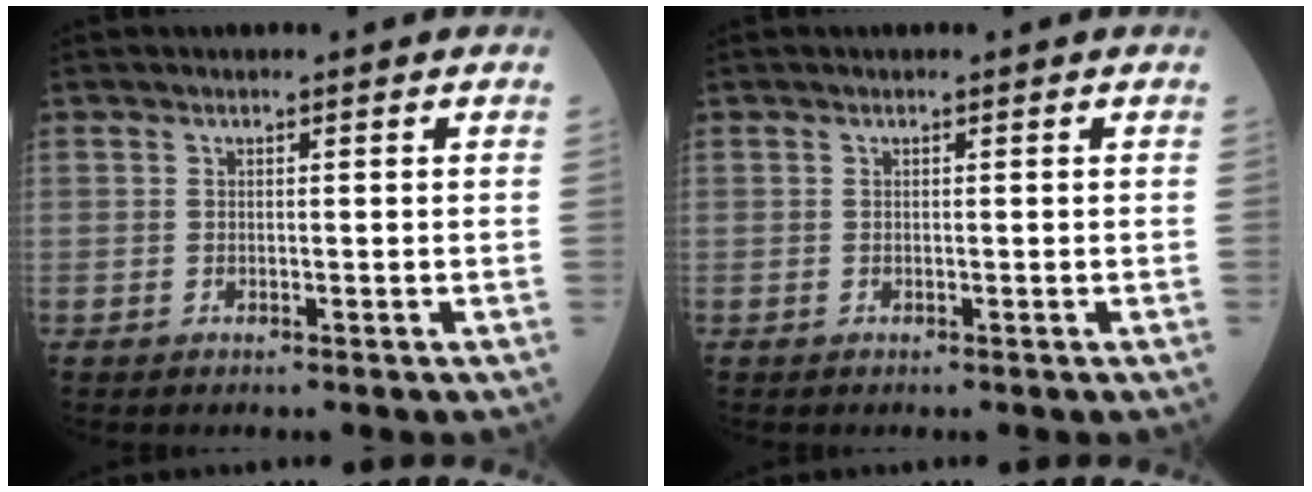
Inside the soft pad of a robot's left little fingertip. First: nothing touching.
{"total": 0.0}